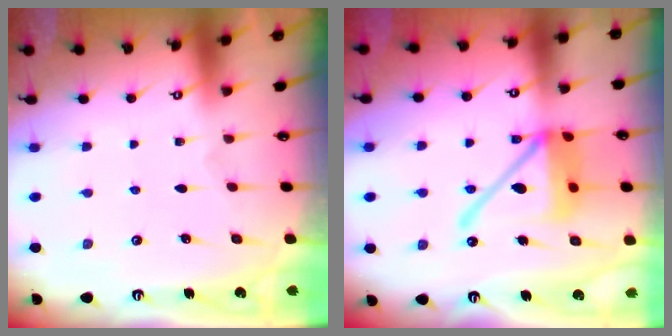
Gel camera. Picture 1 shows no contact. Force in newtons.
{"total": 16.8, "press": 16.7, "slide": 1.9}